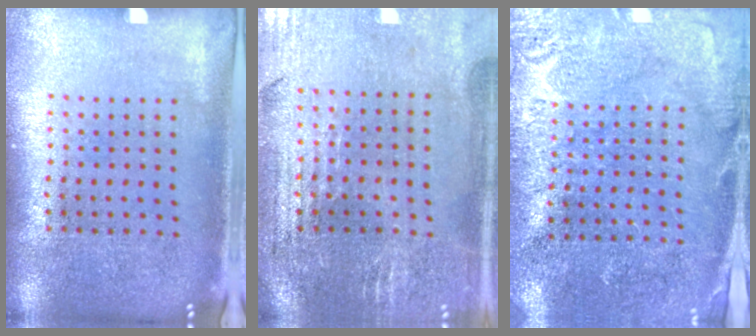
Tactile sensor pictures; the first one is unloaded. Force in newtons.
{"total": 1.1, "press": 1.1, "slide": 0.3}
{"total": 2.7, "press": 2.6, "slide": 0.5}